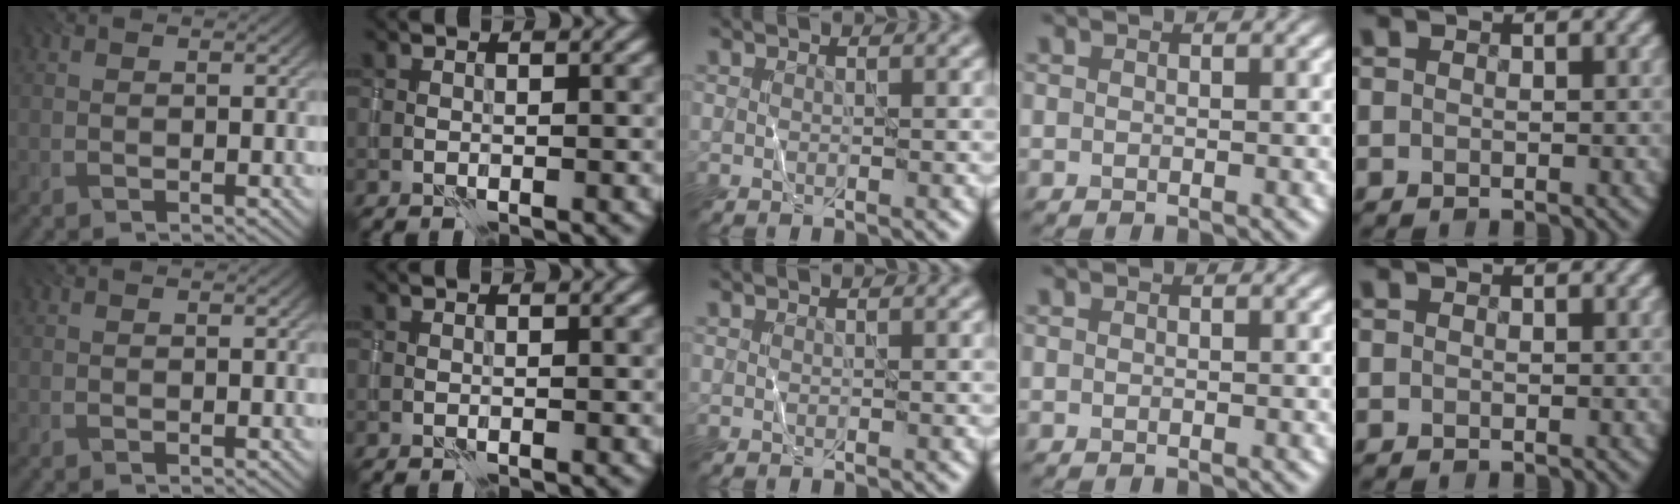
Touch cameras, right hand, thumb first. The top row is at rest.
{}